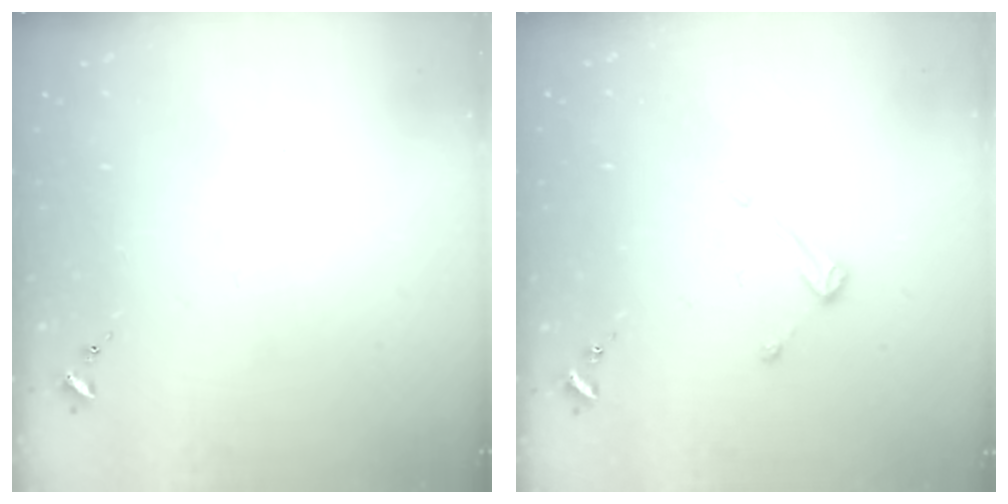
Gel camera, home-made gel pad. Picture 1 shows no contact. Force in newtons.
{"total": 3.9, "press": 3.9, "slide": 0.4}